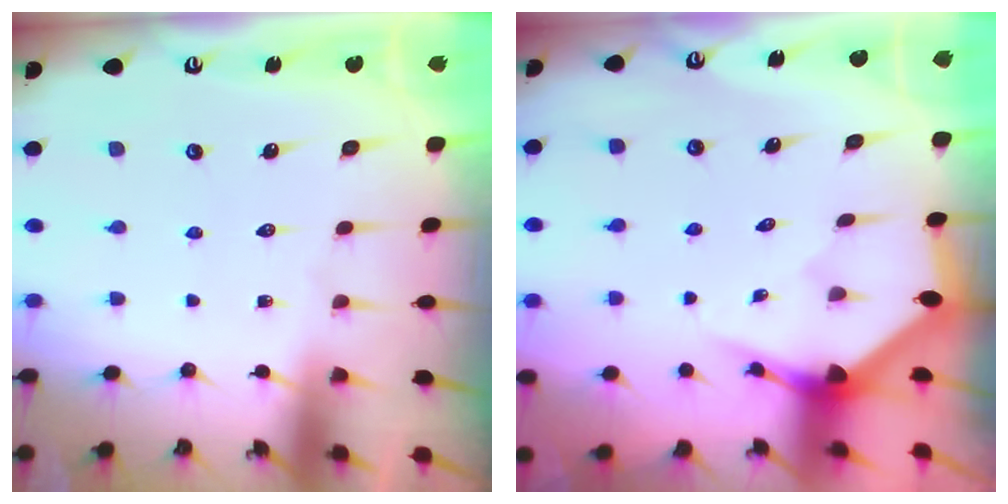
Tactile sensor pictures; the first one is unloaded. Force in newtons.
{"total": 3.3, "press": 3.3, "slide": 0.2}